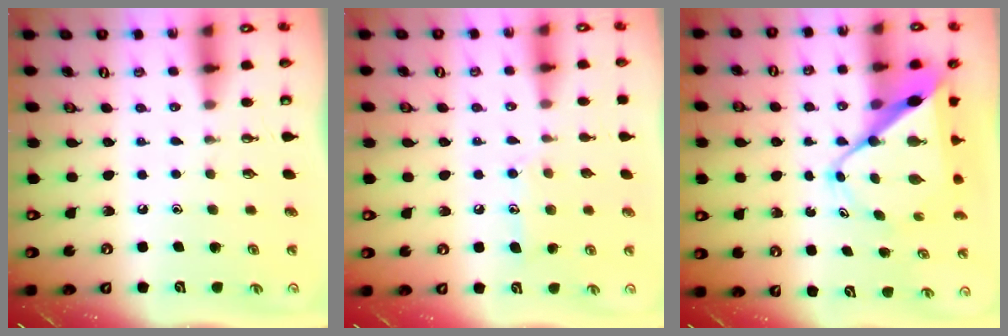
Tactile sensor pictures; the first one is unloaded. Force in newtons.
{"total": 9.6, "press": 9.6, "slide": 0.6}
{"total": 12.1, "press": 12.1, "slide": 1.1}